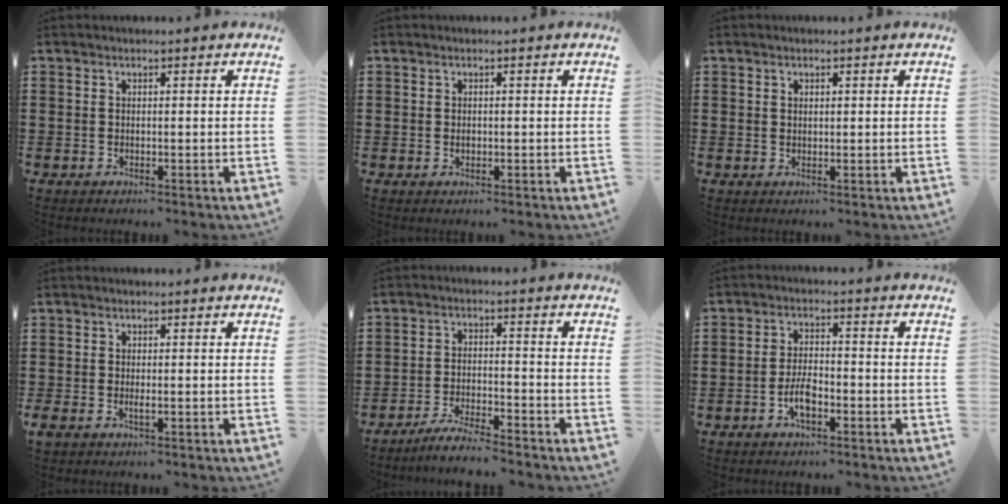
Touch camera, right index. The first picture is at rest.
{"total": 0.7, "force": [0.0, 0.5, 0.5], "torque": [-0.011, 0.002, 0.000]}
{"total": 0.8, "force": [0.5, 0.5, 0.3], "torque": [-0.007, 0.003, 0.009]}
{"total": 1.0, "force": [-0.3, 0.3, 0.9], "torque": [-0.017, -0.003, -0.005]}
{"total": 4.5, "force": [-4.3, -0.2, 1.2], "torque": [-0.028, -0.003, -0.086]}
{"total": 4.5, "force": [-1.9, 2.0, 3.6], "torque": [-0.083, 0.001, -0.040]}